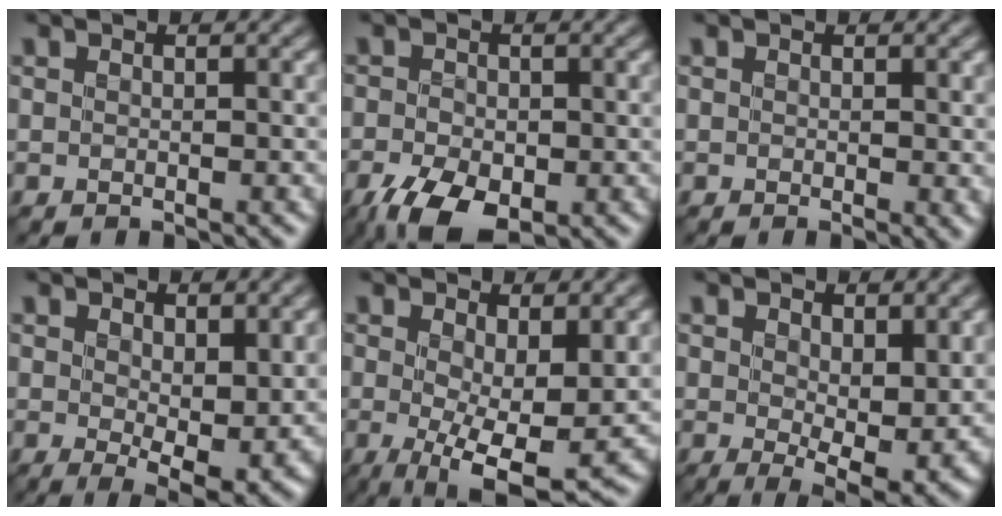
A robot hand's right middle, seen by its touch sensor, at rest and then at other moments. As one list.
[{"total": 6.0, "force": [-2.9, 3.2, 4.1], "torque": [-0.090, -0.014, -0.055]}, {"total": 1.1, "force": [0.3, 0.2, 1.0], "torque": [-0.010, -0.001, 0.004]}, {"total": 5.3, "force": [1.1, 2.2, 4.7], "torque": [-0.079, -0.014, 0.023]}, {"total": 7.4, "force": [-0.1, 2.5, 7.0], "torque": [-0.114, -0.018, -0.001]}, {"total": 6.3, "force": [1.2, 2.7, 5.6], "torque": [-0.091, -0.015, 0.025]}]